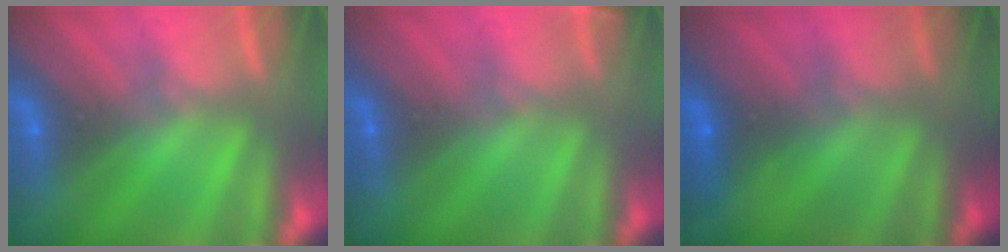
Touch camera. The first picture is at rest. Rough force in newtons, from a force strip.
{"total": 2.5}
{"total": 1.2}